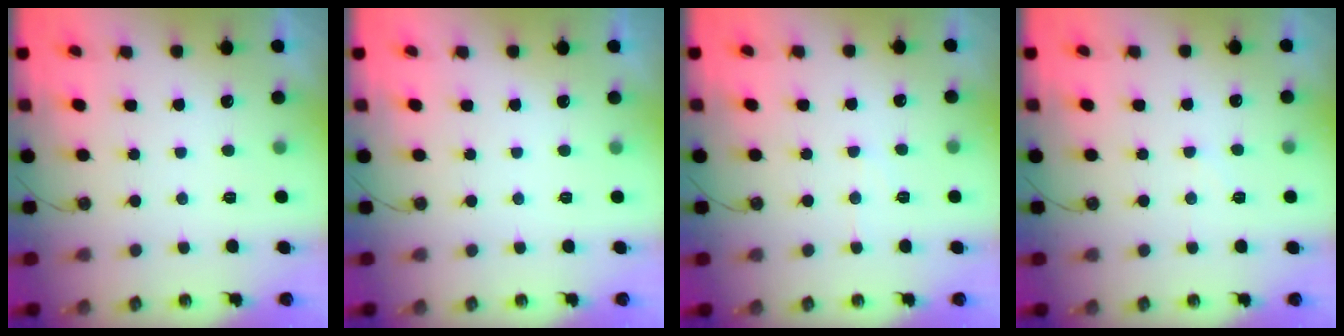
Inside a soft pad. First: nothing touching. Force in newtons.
{"total": 0.0}
{"total": 6.1, "press": 6.1, "slide": 0.8}
{"total": 6.2, "press": 6.2, "slide": 0.8}